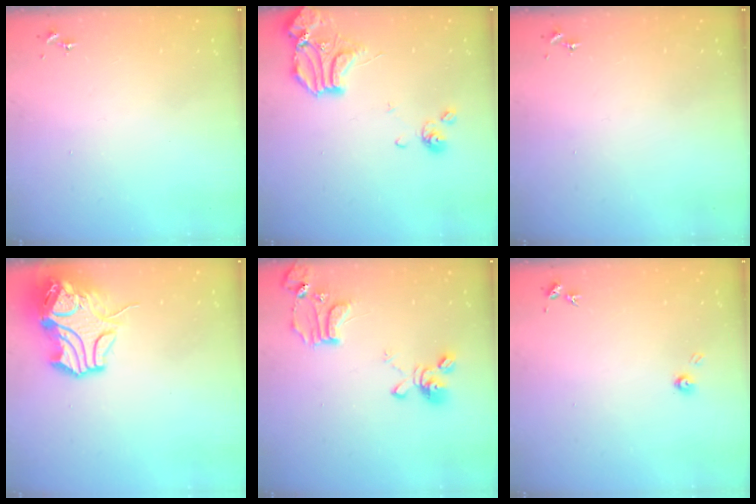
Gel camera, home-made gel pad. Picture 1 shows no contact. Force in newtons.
{"total": 14.9, "press": 14.7, "slide": 2.2}
{"total": 0.0}
{"total": 13.9, "press": 13.8, "slide": 2.1}
{"total": 15.3, "press": 15.3, "slide": 1.1}
{"total": 3.5, "press": 3.5, "slide": 0.4}